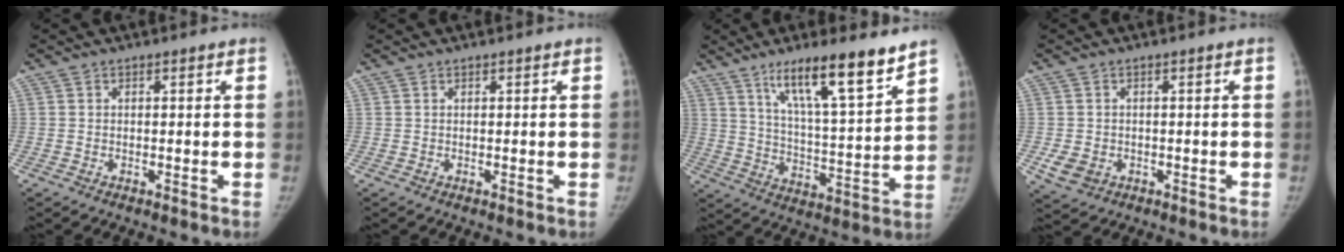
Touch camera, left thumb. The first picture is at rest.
{"total": 0.0}
{"total": 15.8, "force": [10.8, 2.4, 11.2], "torque": [-0.169, -0.065, 0.186]}
{"total": 3.9, "force": [-0.9, 3.3, 1.9], "torque": [-0.032, -0.003, -0.005]}